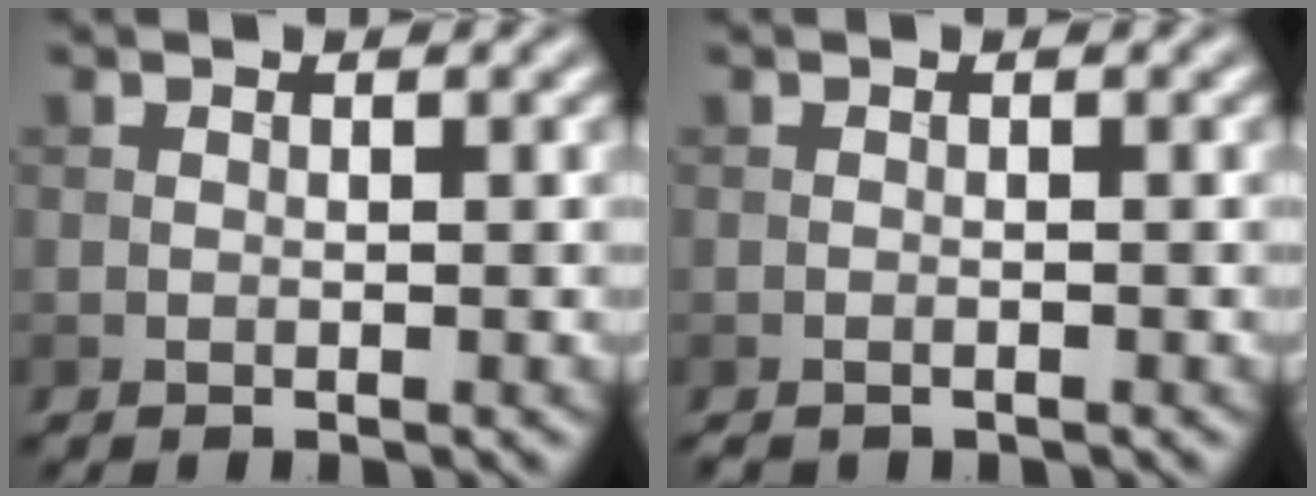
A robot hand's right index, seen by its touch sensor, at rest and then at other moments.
{"total": 0.7, "force": [-0.6, 0.2, 0.2], "torque": [-0.004, -0.002, -0.011]}